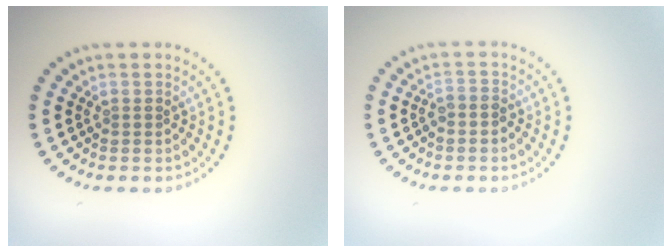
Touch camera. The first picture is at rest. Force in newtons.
{"total": 1.1, "press": 0.9, "slide": 0.7}